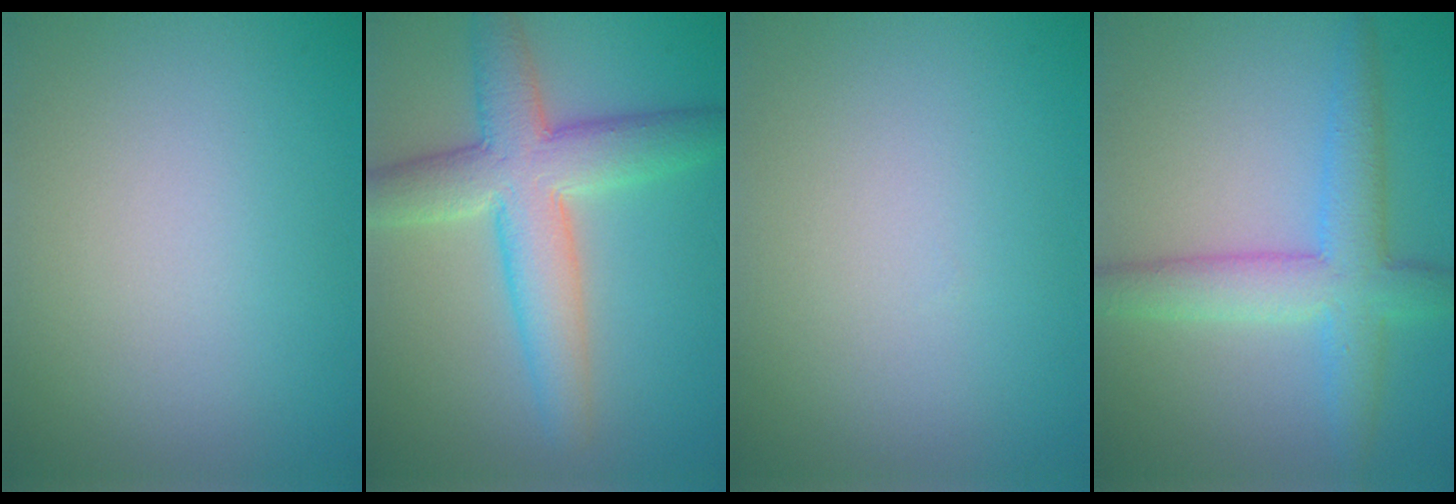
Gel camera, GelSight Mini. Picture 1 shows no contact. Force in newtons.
{"total": 7.5, "press": 7.5, "slide": 0.4}
{"total": 0.0}
{"total": 5.6, "press": 5.6, "slide": 0.0}